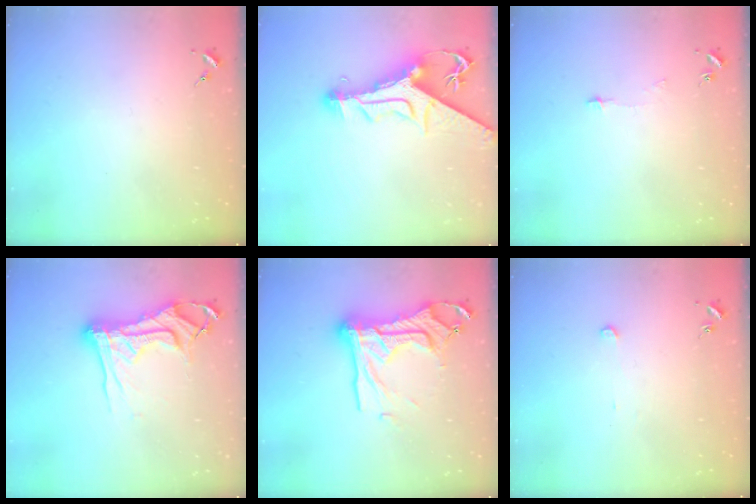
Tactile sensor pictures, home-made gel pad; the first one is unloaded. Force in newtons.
{"total": 13.8, "press": 13.7, "slide": 1.5}
{"total": 3.1, "press": 3.1, "slide": 0.3}
{"total": 15.9, "press": 15.8, "slide": 1.8}
{"total": 21.6, "press": 21.5, "slide": 1.9}
{"total": 2.4, "press": 2.4, "slide": 0.2}